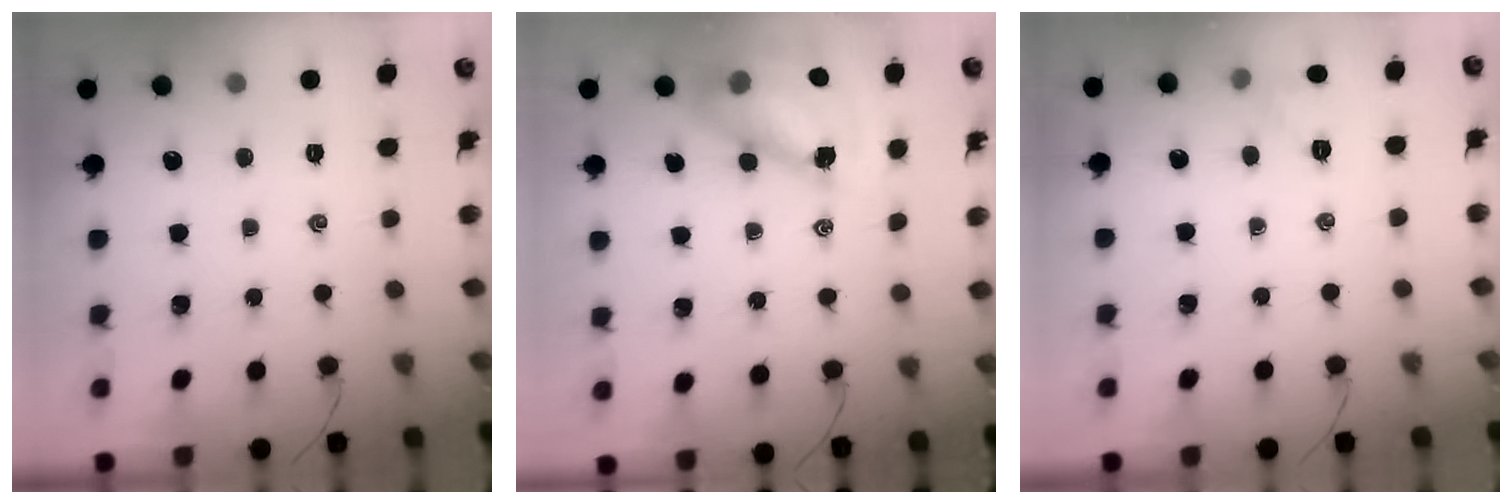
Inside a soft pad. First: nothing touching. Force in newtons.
{"total": 12.6, "press": 12.1, "slide": 3.6}
{"total": 5.0, "press": 4.7, "slide": 1.5}